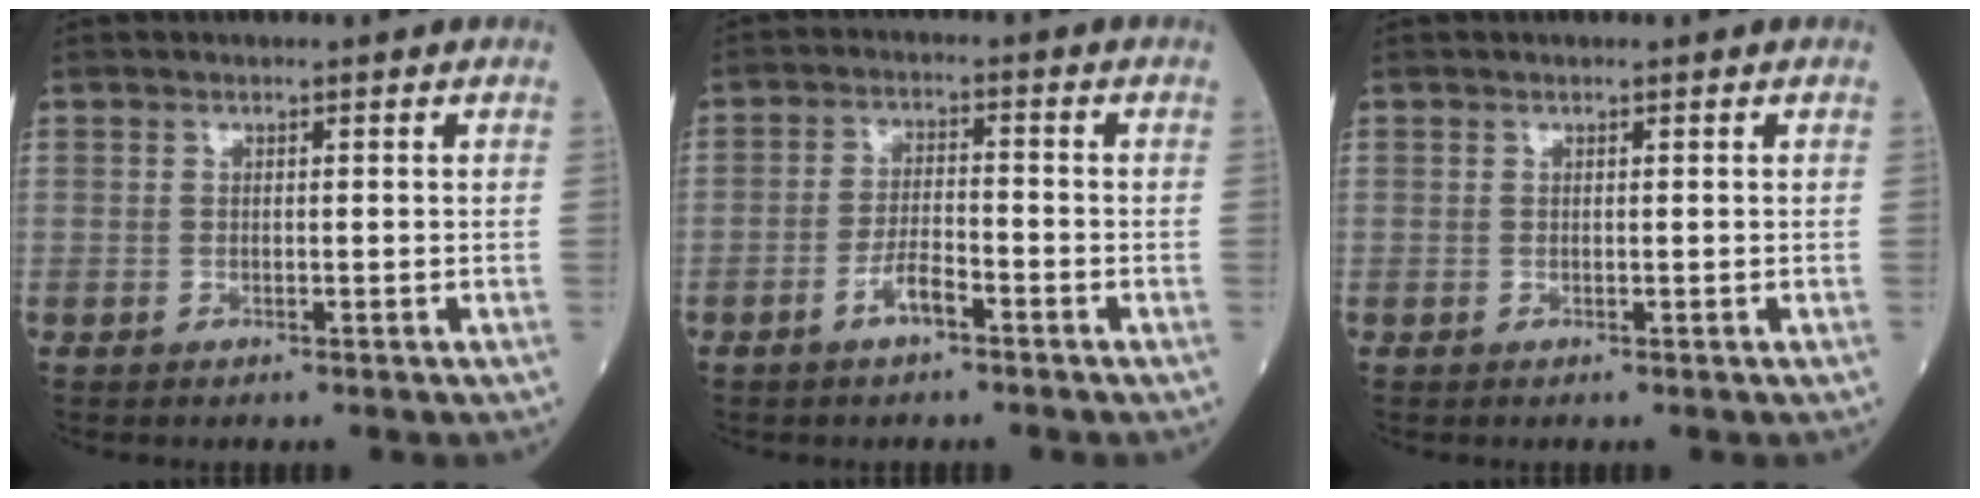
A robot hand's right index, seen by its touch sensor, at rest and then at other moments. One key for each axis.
{"total": 4.1, "fx": -2.5, "fy": 1.0, "fz": 3.1, "tx": -0.062, "ty": 0.004, "tz": -0.050}
{"total": 0.0}